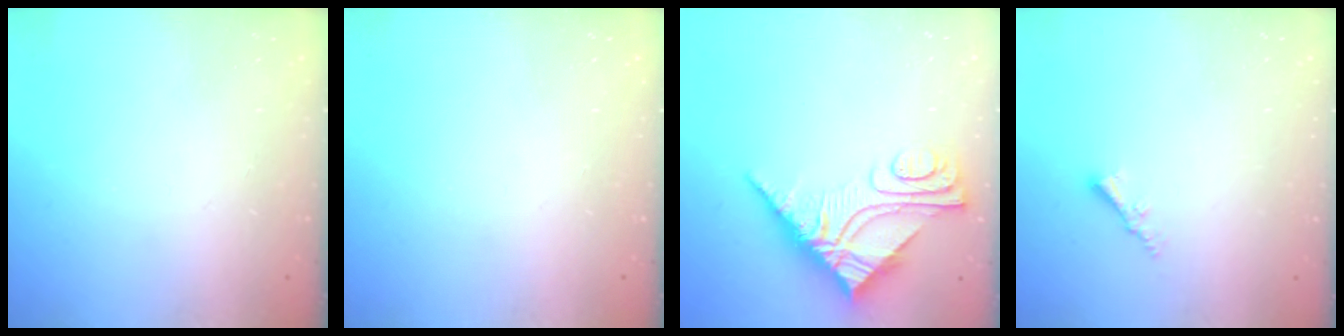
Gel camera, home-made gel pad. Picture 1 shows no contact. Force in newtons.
{"total": 0.0}
{"total": 9.8, "press": 9.7, "slide": 0.9}
{"total": 2.2, "press": 2.2, "slide": 0.4}